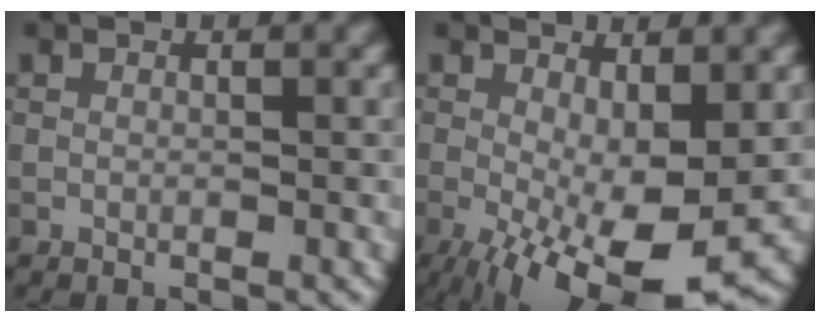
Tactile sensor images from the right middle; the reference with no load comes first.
{"total": 10.6, "force": [-3.0, 3.9, 9.4], "torque": [-0.162, -0.017, -0.041]}